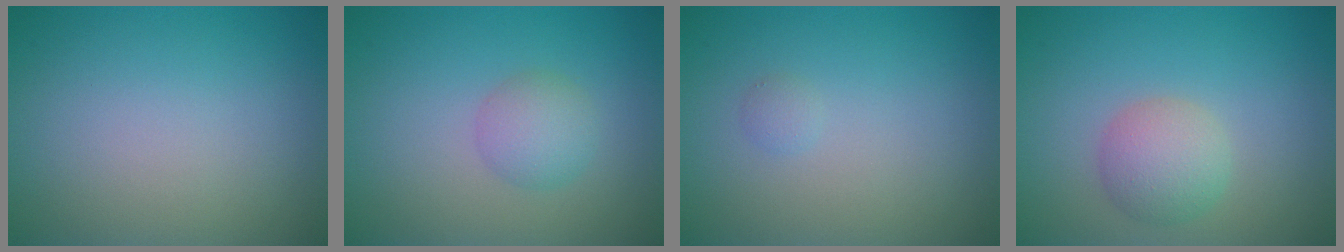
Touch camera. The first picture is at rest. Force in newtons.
{"total": 2.2, "press": 2.2, "slide": 0.1}
{"total": 0.6, "press": 0.6, "slide": 0.1}
{"total": 3.1, "press": 3.1, "slide": 0.1}